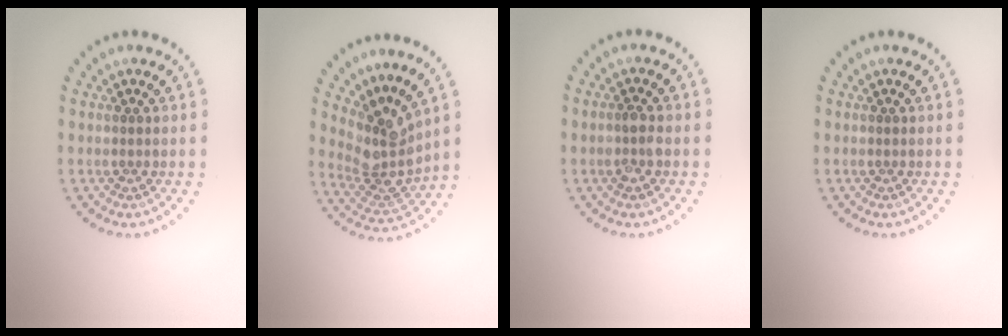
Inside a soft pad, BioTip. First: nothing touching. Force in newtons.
{"total": 4.5, "press": 3.2, "slide": 3.1}
{"total": 1.8, "press": 1.8, "slide": 0.3}
{"total": 0.0}